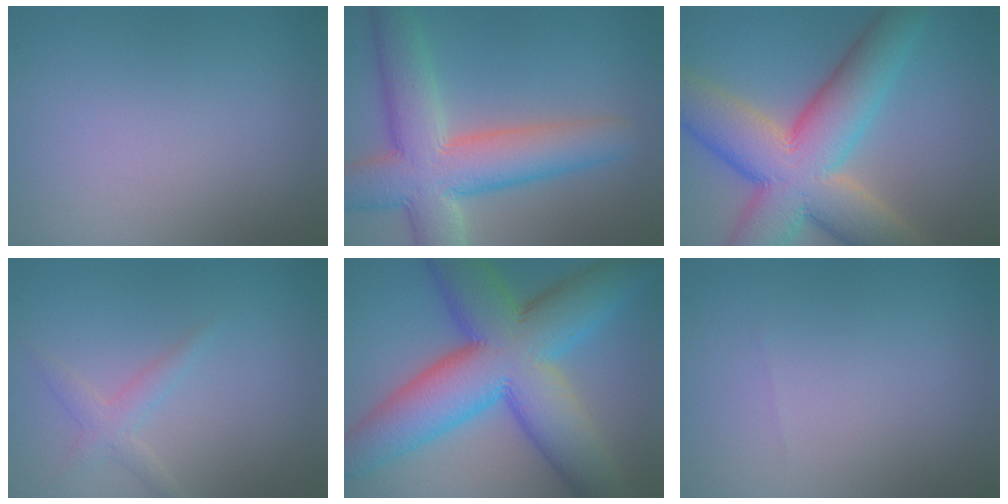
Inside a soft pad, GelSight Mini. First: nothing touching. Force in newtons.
{"total": 9.4, "press": 9.4, "slide": 0.6}
{"total": 12.7, "press": 12.6, "slide": 1.0}
{"total": 1.7, "press": 1.7, "slide": 0.1}
{"total": 14.3, "press": 14.3, "slide": 0.4}
{"total": 0.0}